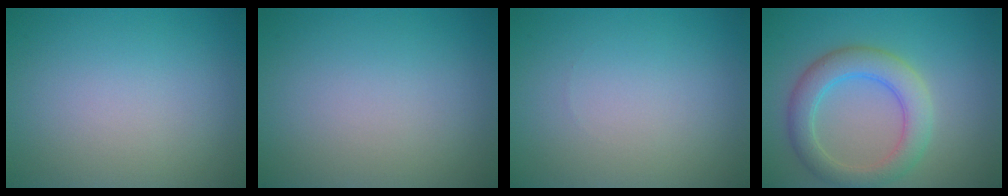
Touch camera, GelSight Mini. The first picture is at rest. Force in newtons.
{"total": 0.0}
{"total": 0.0}
{"total": 4.7, "press": 4.7, "slide": 0.4}